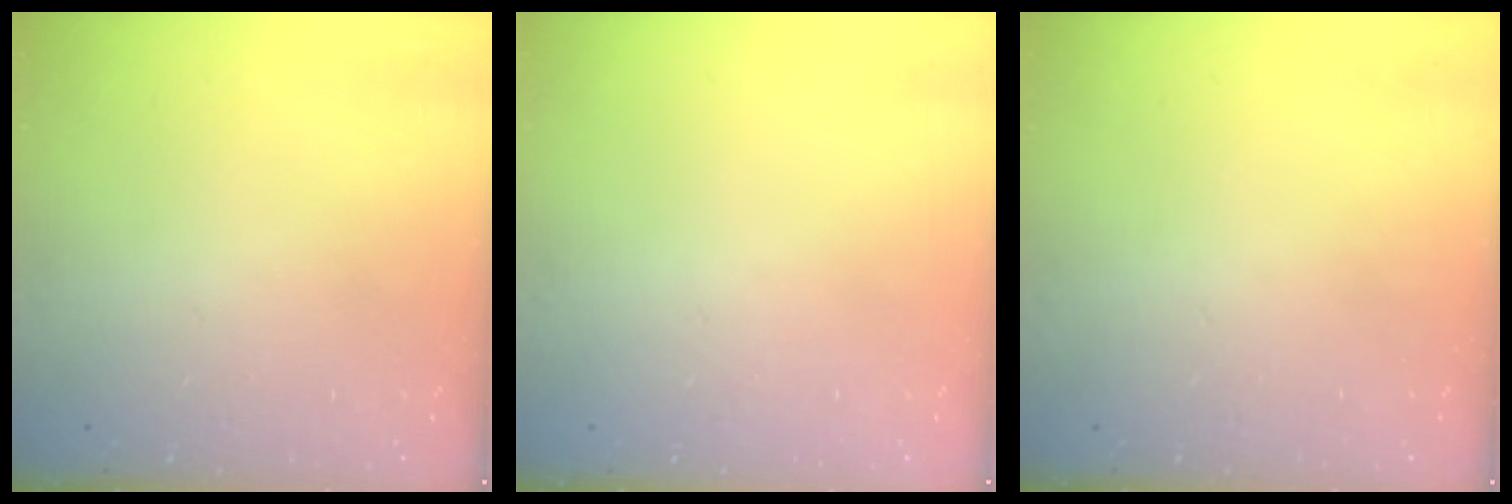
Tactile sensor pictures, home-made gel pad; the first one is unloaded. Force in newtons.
{"total": 0.0}
{"total": 0.0}